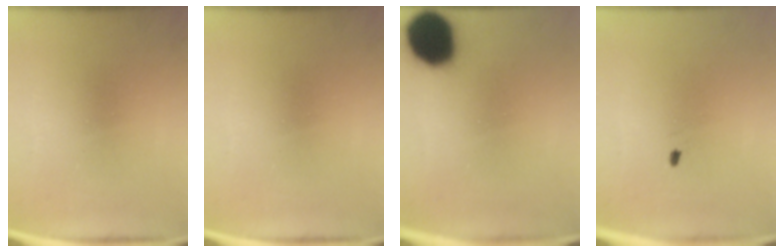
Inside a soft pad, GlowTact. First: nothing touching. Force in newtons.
{"total": 0.0}
{"total": 18.8}
{"total": 0.5}